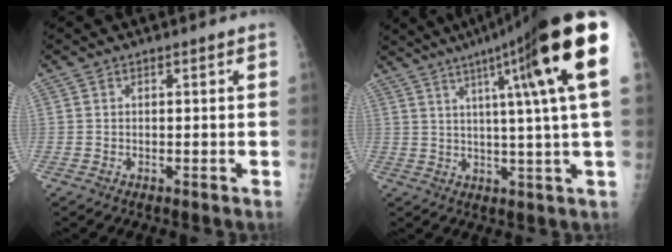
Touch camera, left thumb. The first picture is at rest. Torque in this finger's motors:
{"motor_torque": [2.76, 2.24, 2.39, -0.38, 0.55]}